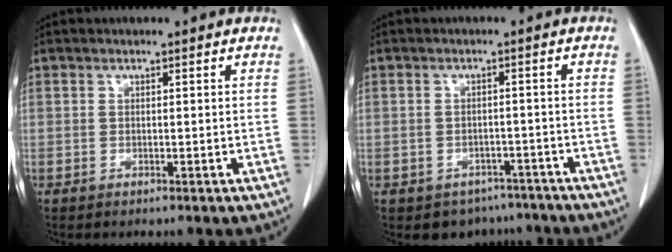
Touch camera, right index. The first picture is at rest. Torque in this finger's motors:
{"motor_torque": [-0.87, -0.44, -0.47, -0.14]}